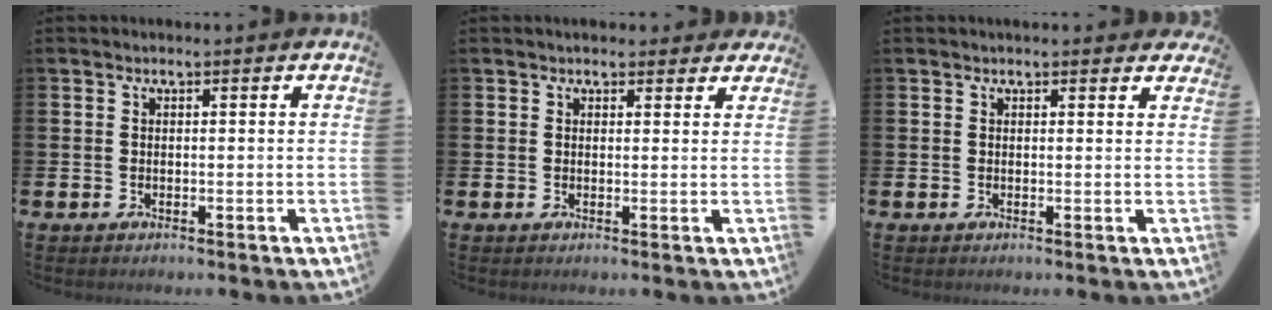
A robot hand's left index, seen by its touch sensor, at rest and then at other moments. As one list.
[{"total": 2.0, "force": [1.7, 1.0, 0.1], "torque": [0.011, -0.003, 0.027]}, {"total": 1.1, "force": [1.1, 0.3, 0.1], "torque": [0.005, 0.000, 0.018]}]